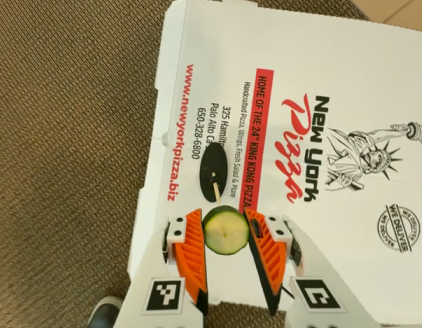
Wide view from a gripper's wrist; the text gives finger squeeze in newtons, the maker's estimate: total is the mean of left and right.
{"total": 9.4, "left": 9.4, "right": 9.4}